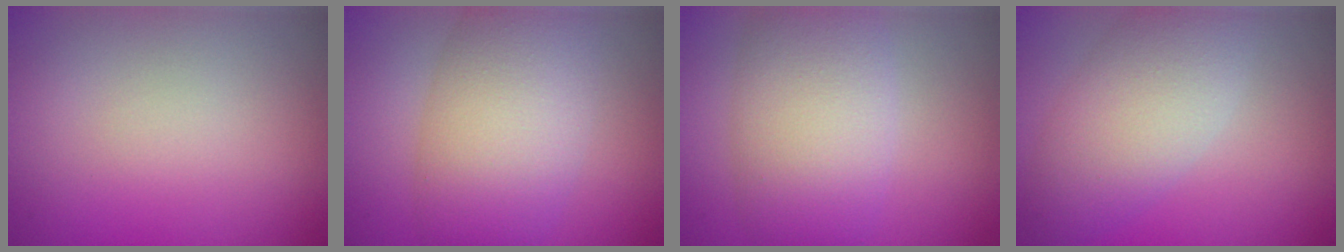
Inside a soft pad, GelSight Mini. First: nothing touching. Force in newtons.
{"total": 8.0, "press": 8.0, "slide": 0.4}
{"total": 7.5, "press": 7.5, "slide": 0.2}
{"total": 5.7, "press": 5.7, "slide": 0.3}